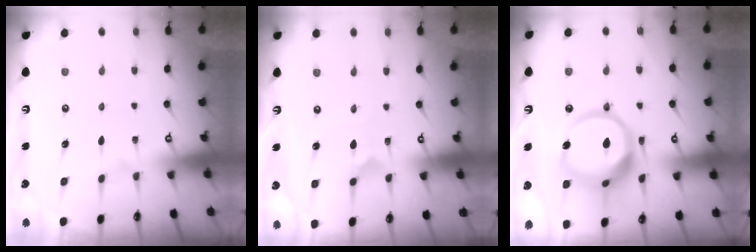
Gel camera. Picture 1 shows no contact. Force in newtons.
{"total": 2.6, "press": 2.6, "slide": 0.1}
{"total": 18.3, "press": 18.1, "slide": 2.1}